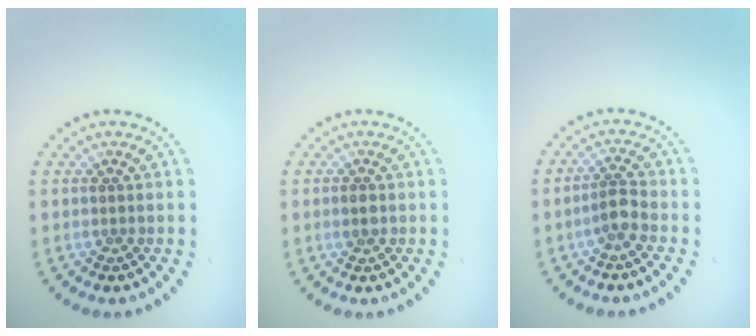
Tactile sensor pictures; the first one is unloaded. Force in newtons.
{"total": 1.2, "press": 1.2, "slide": 0.1}
{"total": 2.1, "press": 1.7, "slide": 1.1}